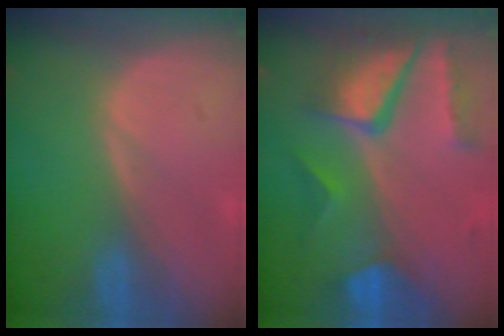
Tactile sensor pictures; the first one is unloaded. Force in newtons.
{"total": 10.4, "press": 8.6, "slide": 5.8}